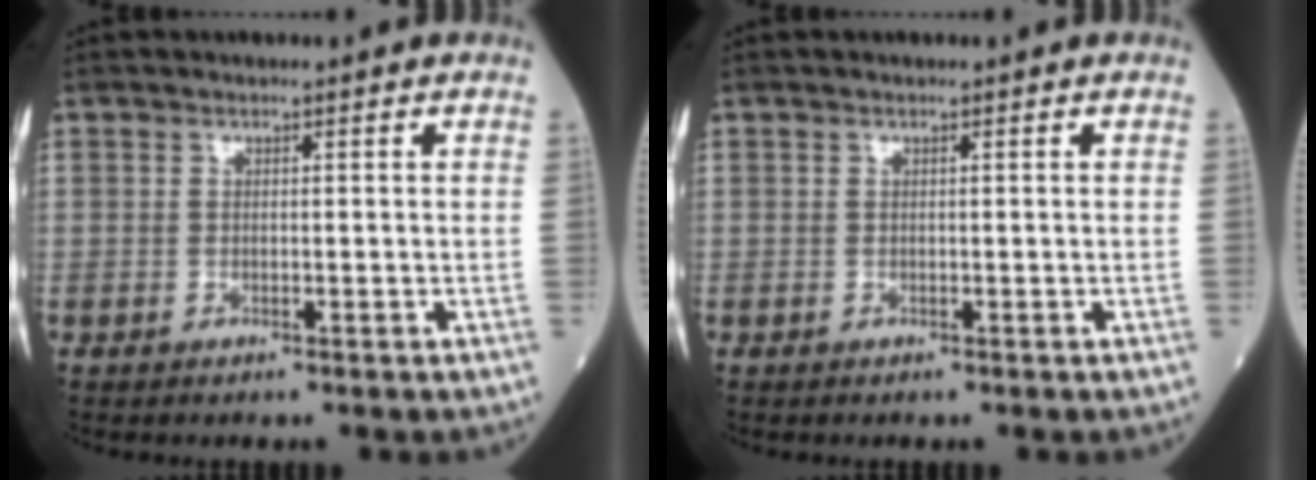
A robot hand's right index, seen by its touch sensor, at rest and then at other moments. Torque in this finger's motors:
{"motor_torque": [-0.20, 0.01, -0.03, -0.01]}